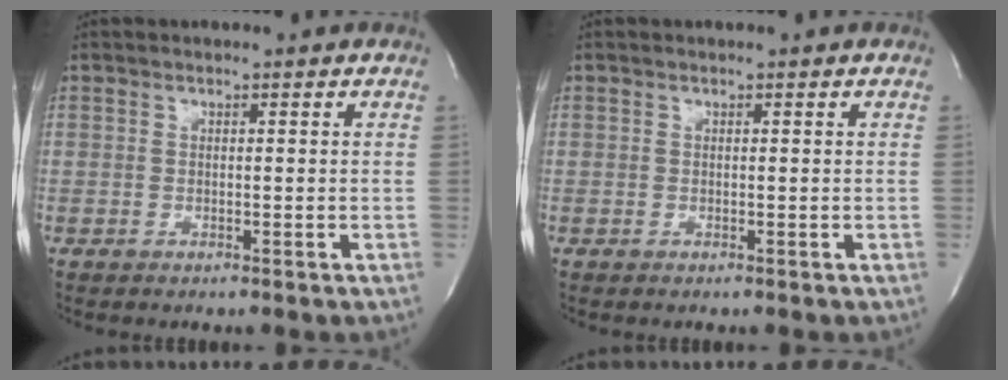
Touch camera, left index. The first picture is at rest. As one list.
[{"total": 0.0}]